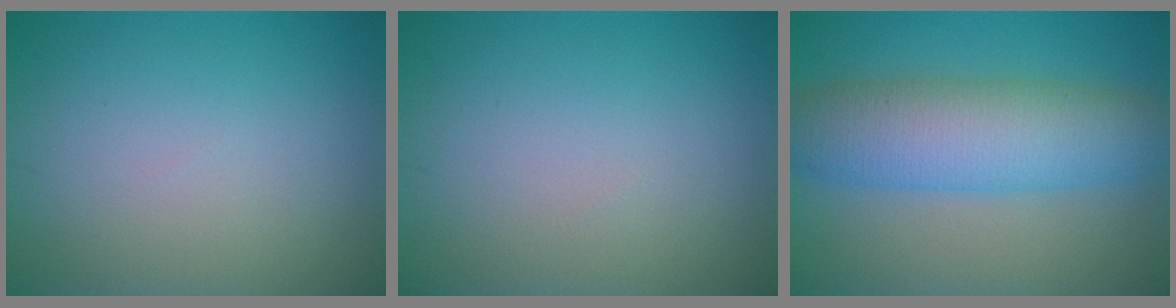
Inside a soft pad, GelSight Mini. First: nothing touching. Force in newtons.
{"total": 0.0}
{"total": 8.2, "press": 8.2, "slide": 0.3}